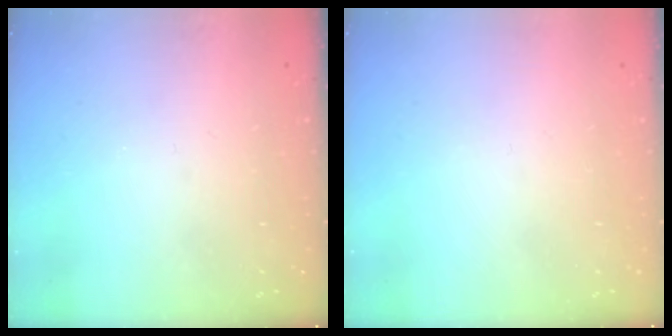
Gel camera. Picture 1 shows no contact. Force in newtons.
{"total": 1.5, "press": 1.5, "slide": 0.1}